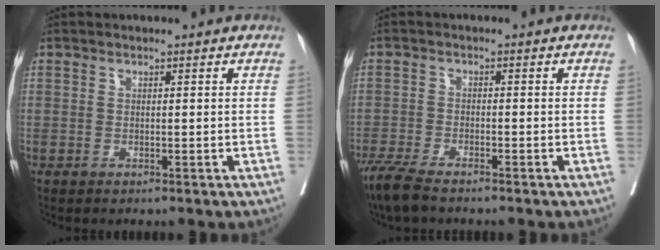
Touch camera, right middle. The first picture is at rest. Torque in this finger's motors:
{"motor_torque": [0.74, -0.64, 0.07, 0.05]}